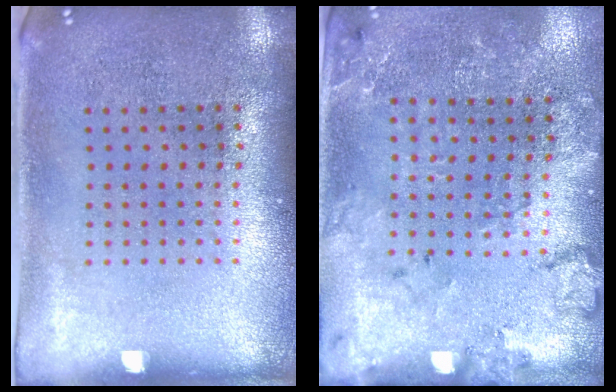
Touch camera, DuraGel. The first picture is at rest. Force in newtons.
{"total": 1.8, "press": 1.7, "slide": 0.6}